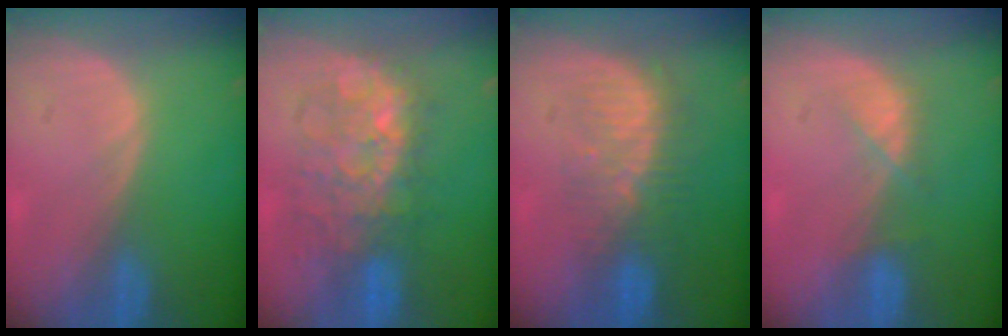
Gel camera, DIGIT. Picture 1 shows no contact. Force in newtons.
{"total": 9.0, "press": 9.0, "slide": 0.9}
{"total": 8.1, "press": 7.4, "slide": 3.3}
{"total": 2.9, "press": 2.9, "slide": 0.7}